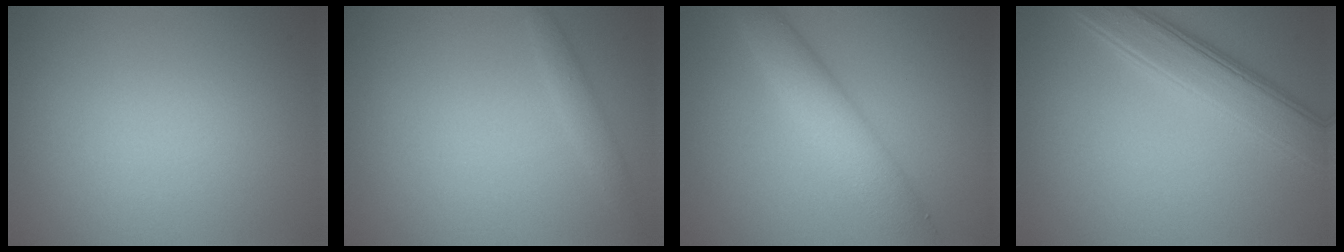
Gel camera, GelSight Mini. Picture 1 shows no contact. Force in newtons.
{"total": 1.3, "press": 1.3, "slide": 0.1}
{"total": 4.8, "press": 4.8, "slide": 0.1}
{"total": 5.4, "press": 5.4, "slide": 0.1}